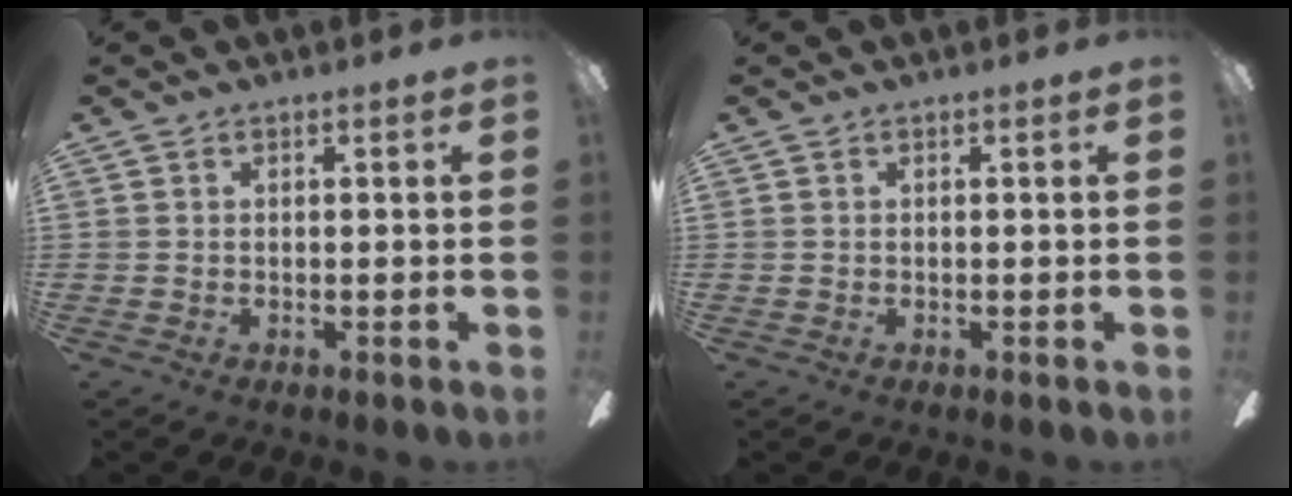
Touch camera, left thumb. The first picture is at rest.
{"total": 0.0}